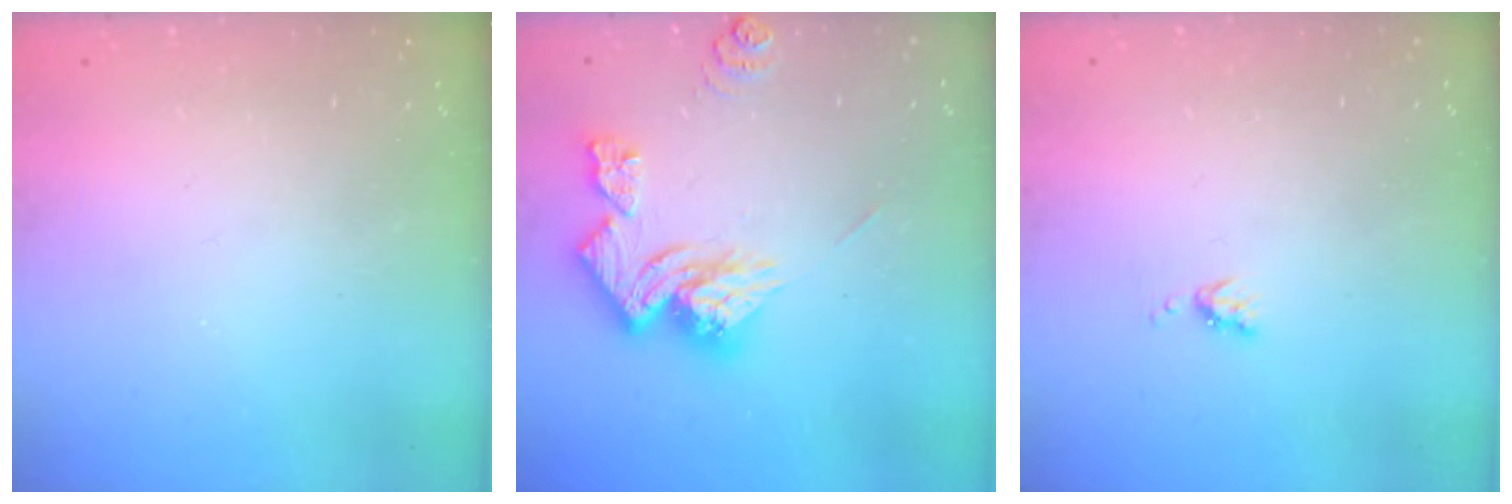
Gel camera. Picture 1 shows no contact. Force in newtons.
{"total": 13.3, "press": 13.3, "slide": 1.3}
{"total": 4.0, "press": 4.0, "slide": 0.6}